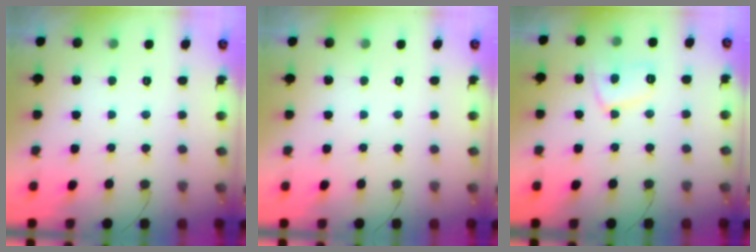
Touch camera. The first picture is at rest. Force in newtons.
{"total": 0.0}
{"total": 8.9, "press": 8.9, "slide": 0.8}